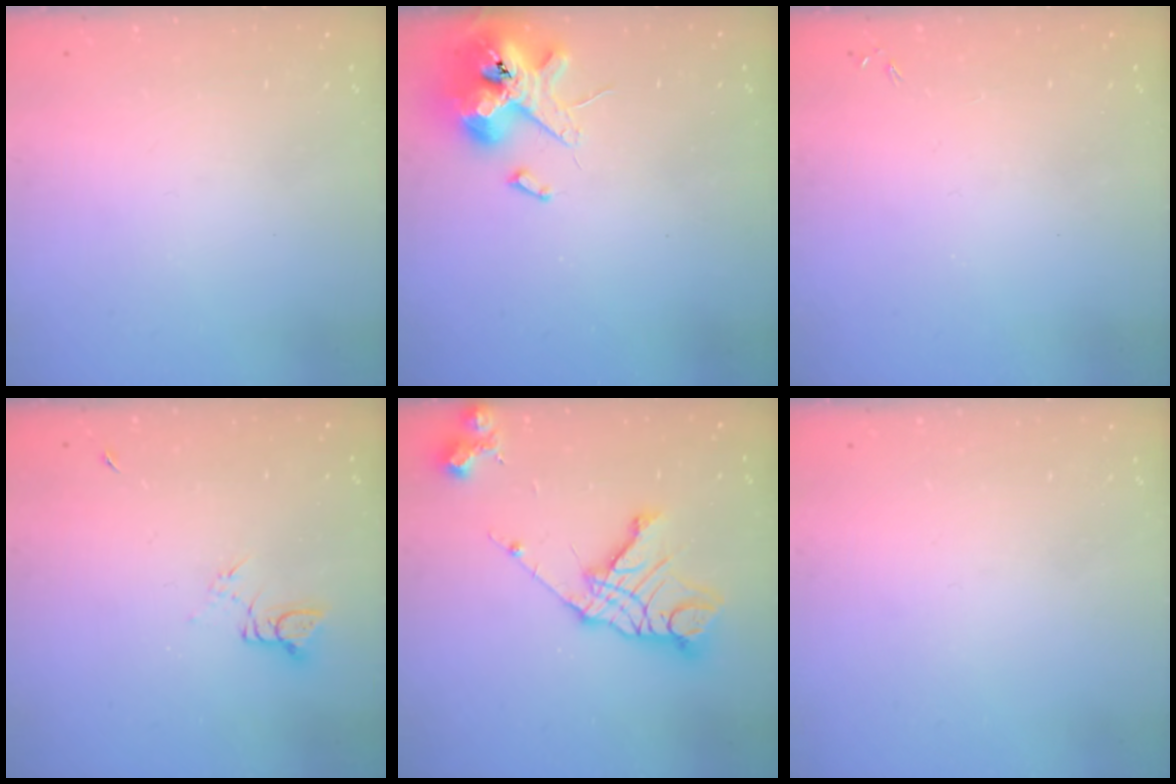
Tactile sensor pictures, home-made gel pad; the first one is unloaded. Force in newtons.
{"total": 12.1, "press": 12.0, "slide": 1.9}
{"total": 0.0}
{"total": 3.7, "press": 3.7, "slide": 0.3}
{"total": 16.2, "press": 16.1, "slide": 1.9}
{"total": 0.0}